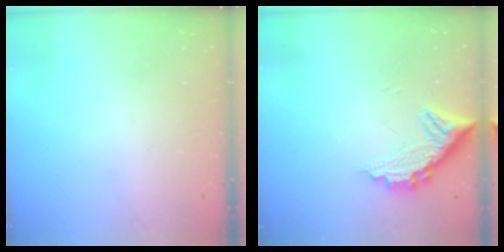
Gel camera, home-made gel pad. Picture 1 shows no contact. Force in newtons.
{"total": 10.9, "press": 10.9, "slide": 0.8}